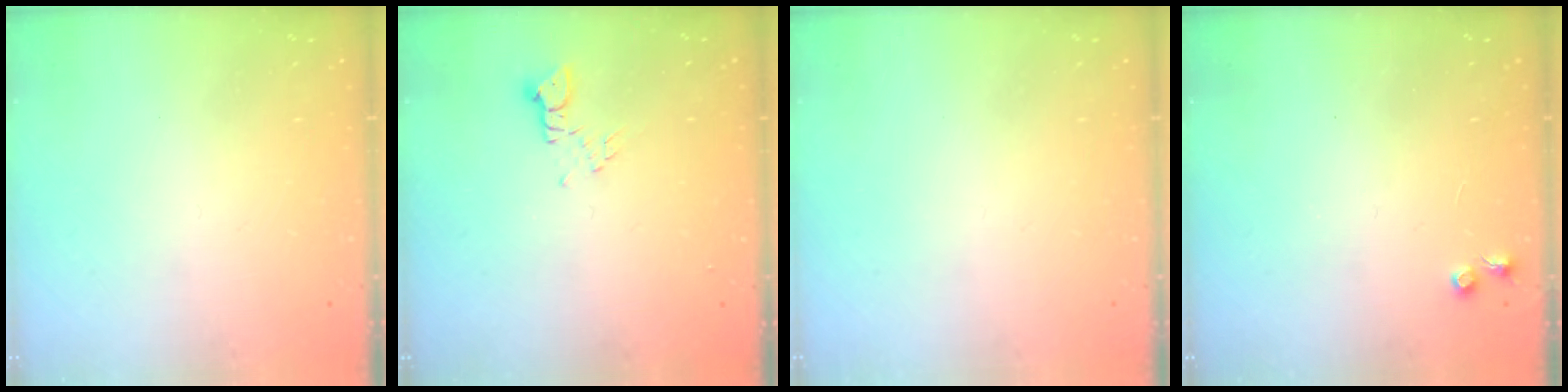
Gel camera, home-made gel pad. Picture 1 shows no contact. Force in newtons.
{"total": 2.5, "press": 2.5, "slide": 0.3}
{"total": 0.0}
{"total": 3.8, "press": 3.7, "slide": 0.6}